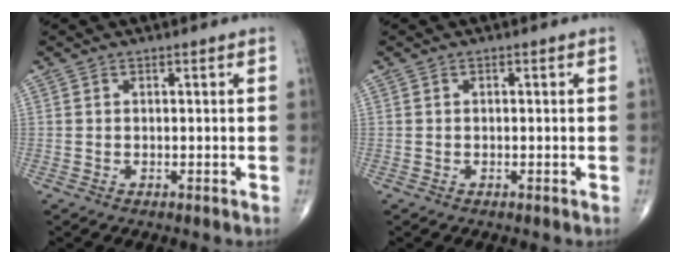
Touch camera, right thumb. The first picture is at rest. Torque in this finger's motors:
{"motor_torque": [-0.18, 0.05, -0.08, 0.21, -0.06]}